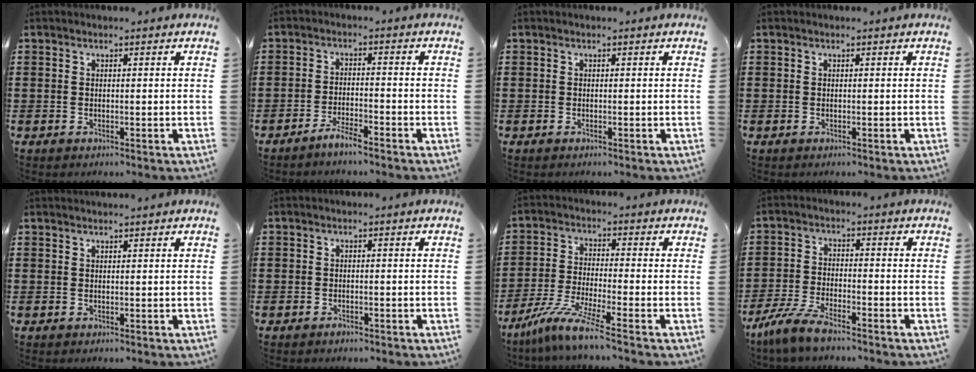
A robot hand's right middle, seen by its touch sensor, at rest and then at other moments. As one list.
[{"total": 3.0, "force": [-2.7, 0.2, 1.2], "torque": [-0.030, 0.004, -0.055]}, {"total": 0.0}, {"total": 0.0}, {"total": 0.6, "force": [0.6, 0.0, 0.0], "torque": [-0.002, 0.000, 0.012]}, {"total": 1.2, "force": [-0.9, 0.7, 0.1], "torque": [-0.003, 0.003, -0.021]}, {"total": 7.3, "force": [-5.8, -0.1, 4.4], "torque": [-0.105, -0.021, -0.118]}, {"total": 5.7, "force": [-4.9, 0.8, 2.8], "torque": [-0.080, -0.011, -0.100]}]